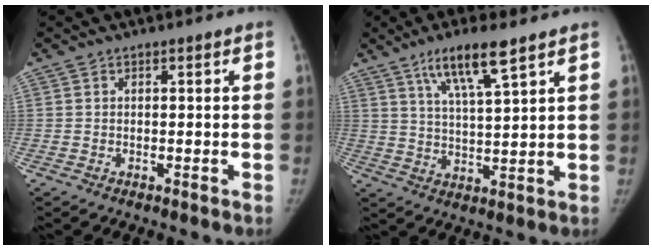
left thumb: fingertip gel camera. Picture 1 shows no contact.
{"total": 9.6, "force": [6.0, 1.2, 7.4], "torque": [-0.131, -0.029, 0.115]}